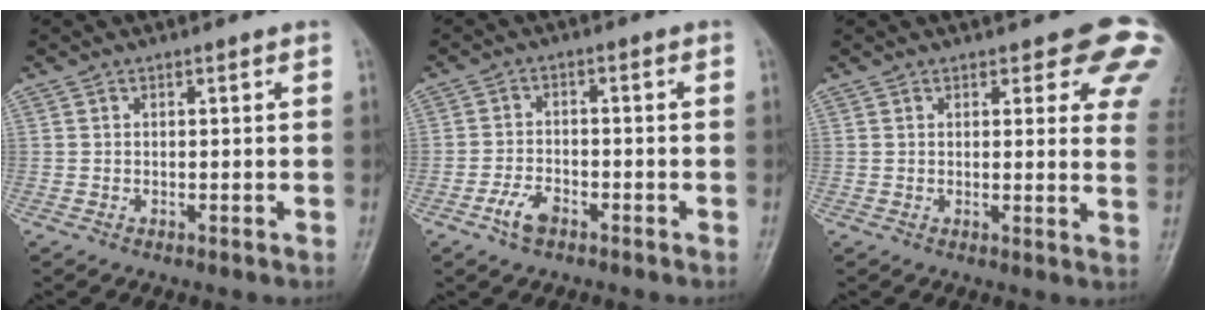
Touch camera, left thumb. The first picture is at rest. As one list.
[{"total": 4.3, "force": [-2.6, 2.2, 2.6], "torque": [-0.050, 0.017, -0.050]}, {"total": 10.7, "force": [6.8, 4.0, 7.2], "torque": [-0.039, -0.030, 0.062]}]